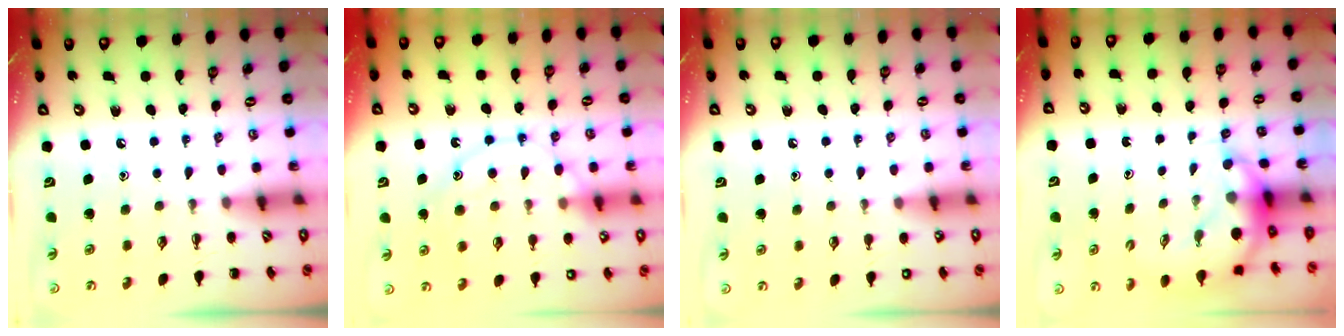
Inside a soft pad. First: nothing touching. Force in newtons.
{"total": 13.9, "press": 13.9, "slide": 0.8}
{"total": 1.1, "press": 1.1, "slide": 0.2}
{"total": 6.2, "press": 6.0, "slide": 1.2}